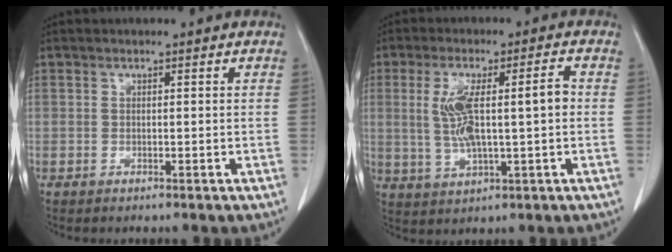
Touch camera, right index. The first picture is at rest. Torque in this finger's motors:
{"motor_torque": [0.27, 0.12, 0.21, 0.14]}